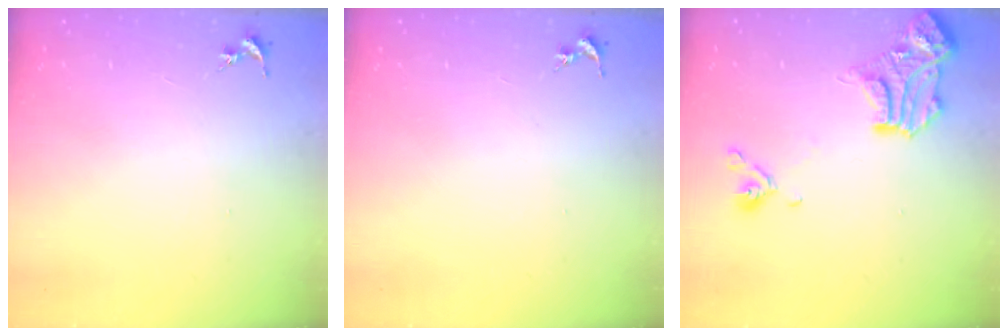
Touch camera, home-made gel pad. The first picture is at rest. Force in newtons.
{"total": 0.0}
{"total": 14.9, "press": 14.8, "slide": 1.2}